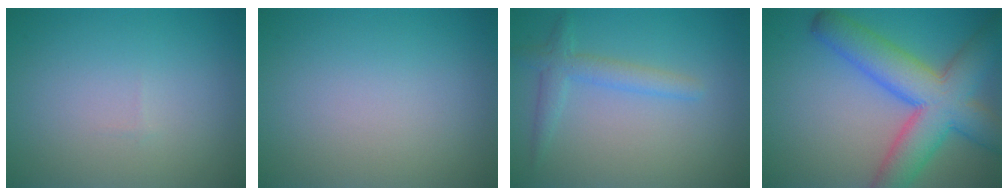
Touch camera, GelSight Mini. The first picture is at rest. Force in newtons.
{"total": 0.0}
{"total": 2.4, "press": 2.4, "slide": 0.2}
{"total": 9.5, "press": 9.5, "slide": 0.4}